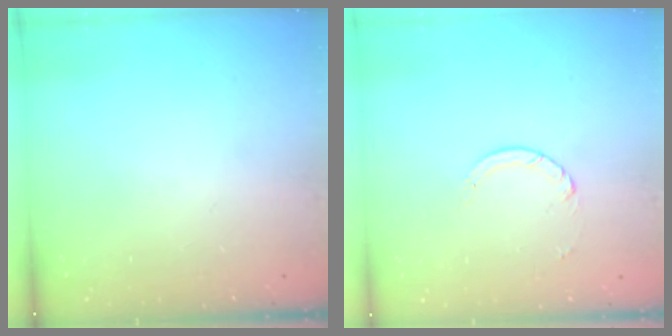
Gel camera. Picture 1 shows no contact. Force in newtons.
{"total": 2.5, "press": 2.4, "slide": 0.2}